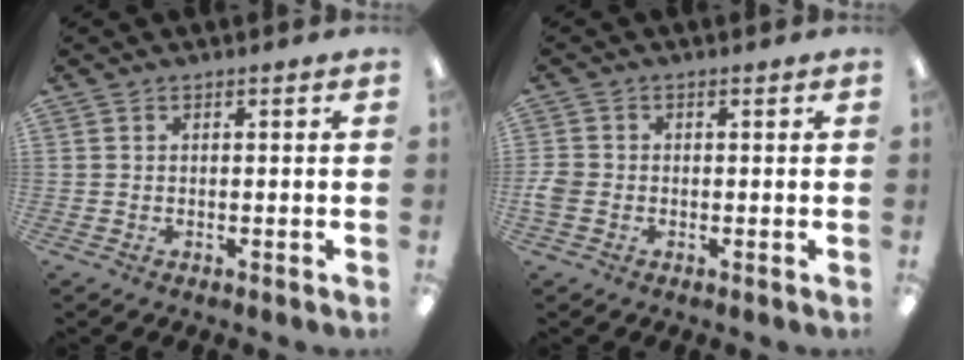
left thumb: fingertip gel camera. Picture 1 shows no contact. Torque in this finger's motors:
{"motor_torque": [-0.26, 0.28, 0.01, -0.02, 0.00]}